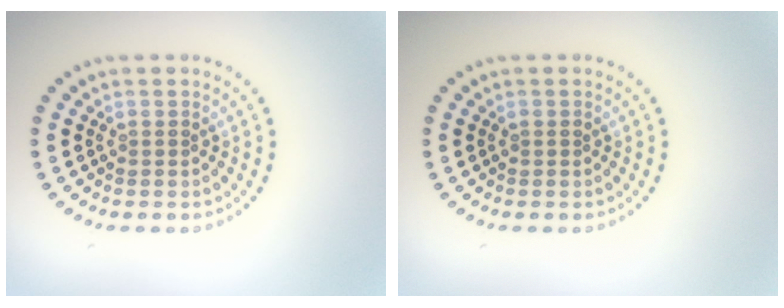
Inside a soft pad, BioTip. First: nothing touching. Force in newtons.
{"total": 0.5, "press": 0.5, "slide": 0.1}